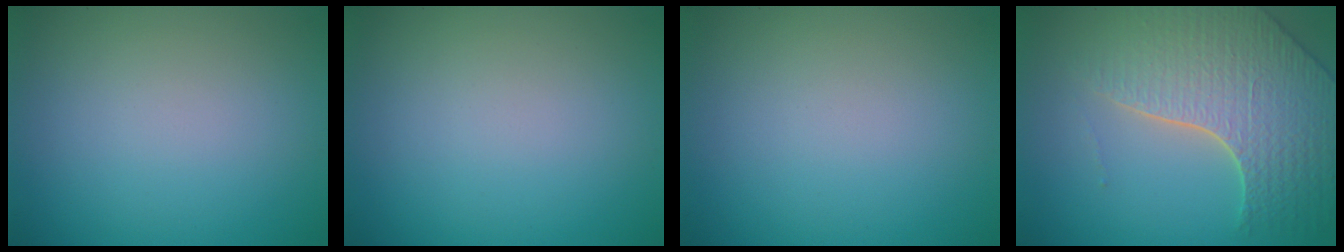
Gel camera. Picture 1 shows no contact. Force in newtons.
{"total": 0.0}
{"total": 0.0}
{"total": 6.4, "press": 5.2, "slide": 3.7}